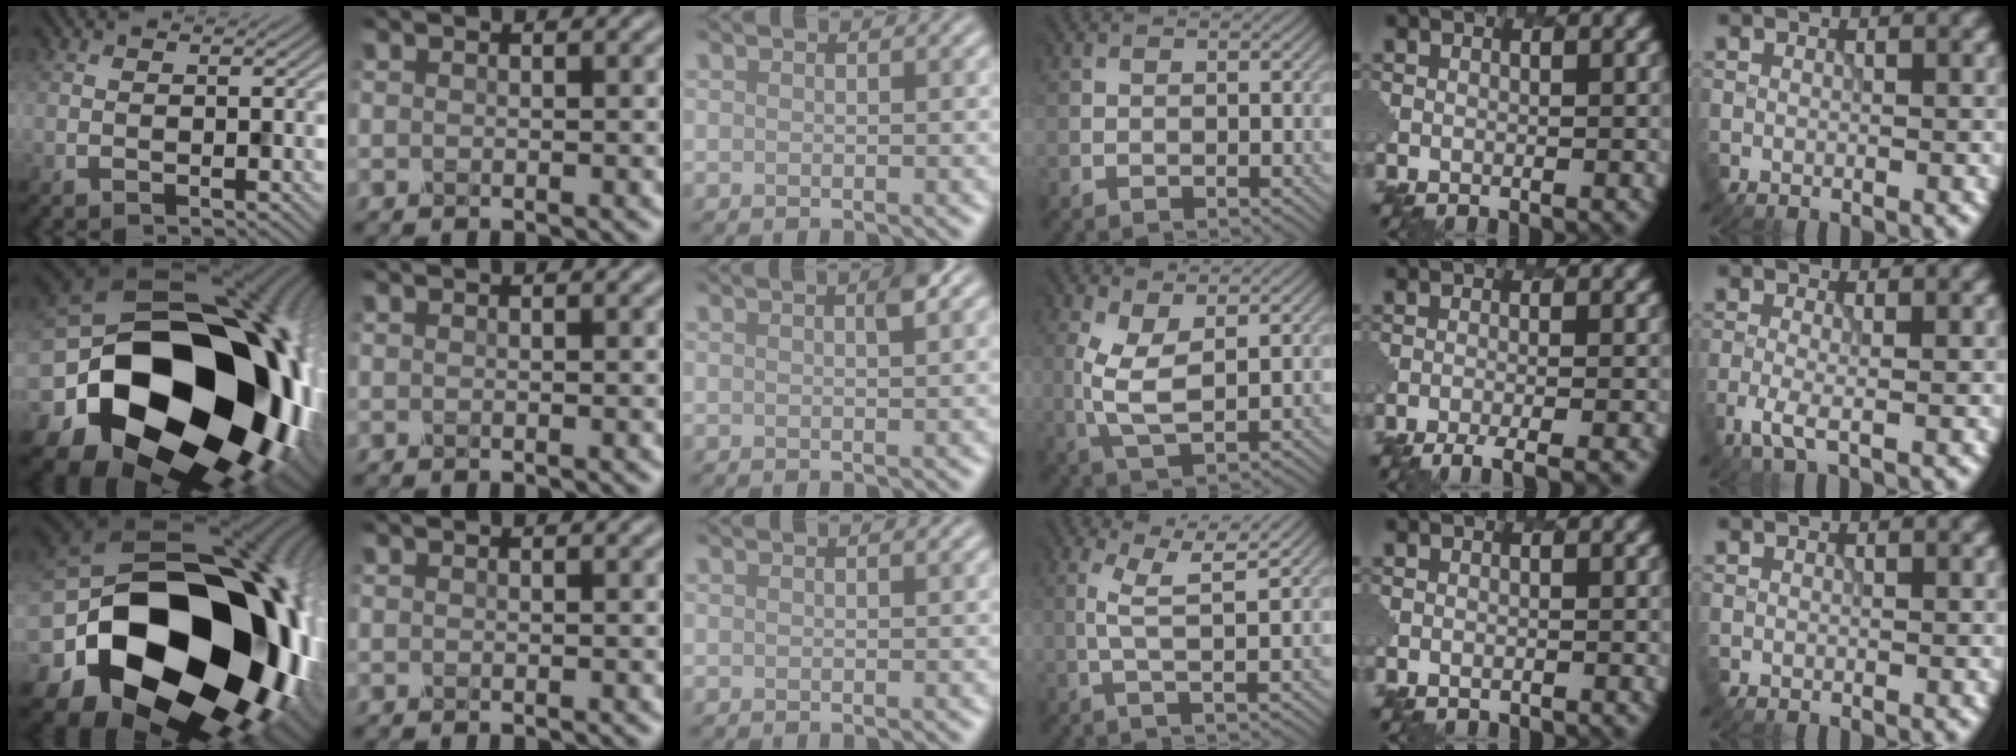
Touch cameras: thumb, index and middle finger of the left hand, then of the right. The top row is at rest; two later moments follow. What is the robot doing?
{"motion": "dispense", "object": "toothpaste"}